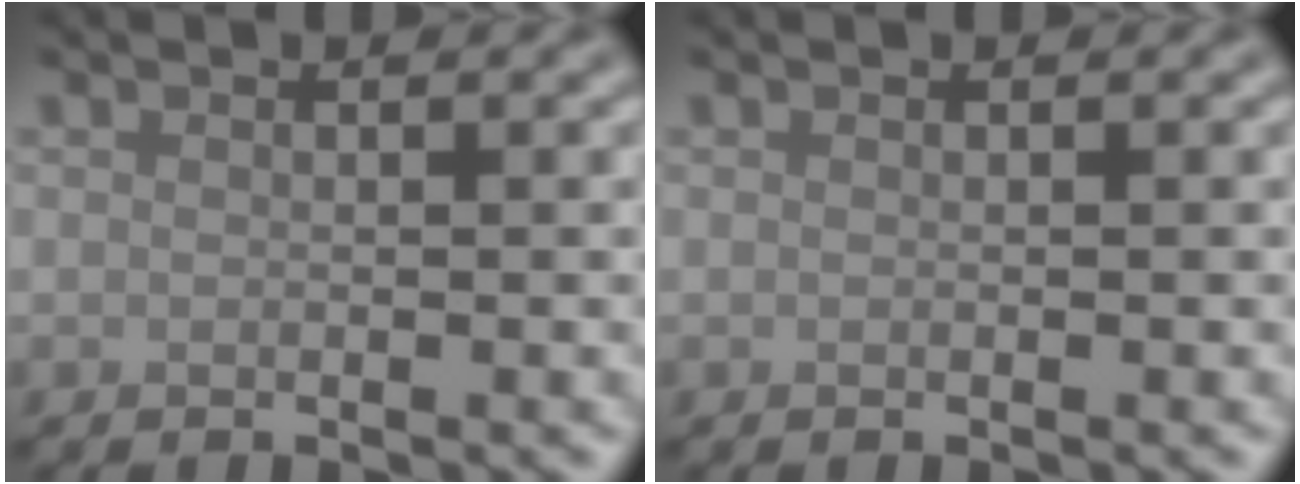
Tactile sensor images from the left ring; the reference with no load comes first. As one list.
[{"total": 0.0}]